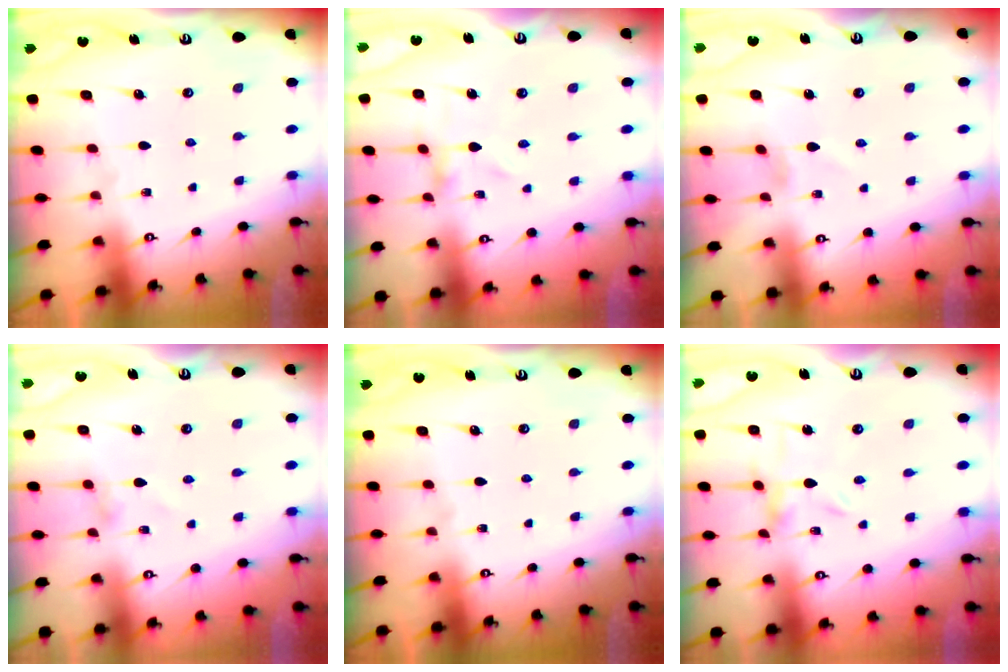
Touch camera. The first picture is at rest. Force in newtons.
{"total": 0.0}
{"total": 0.0}
{"total": 0.0}
{"total": 0.0}
{"total": 0.0}